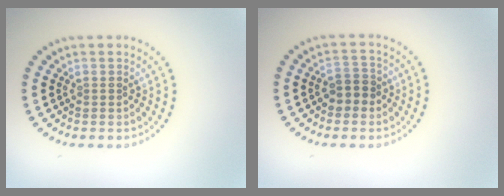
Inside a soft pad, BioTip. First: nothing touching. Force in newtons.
{"total": 2.0, "press": 1.9, "slide": 0.6}